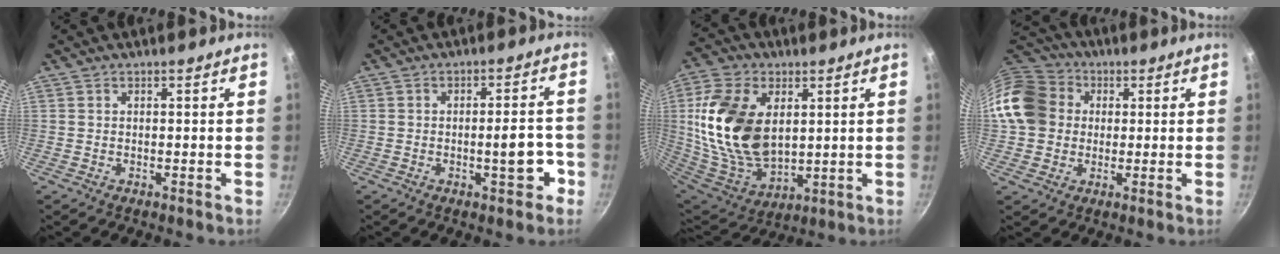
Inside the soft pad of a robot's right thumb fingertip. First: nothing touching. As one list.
[{"total": 6.5, "force": [-2.3, 2.4, 5.5], "torque": [-0.049, 0.026, -0.029]}, {"total": 21.5, "force": [4.1, 13.5, 16.2], "torque": [-0.299, -0.022, 0.088]}, {"total": 13.4, "force": [1.8, 11.7, 6.5], "torque": [-0.102, 0.024, 0.020]}]